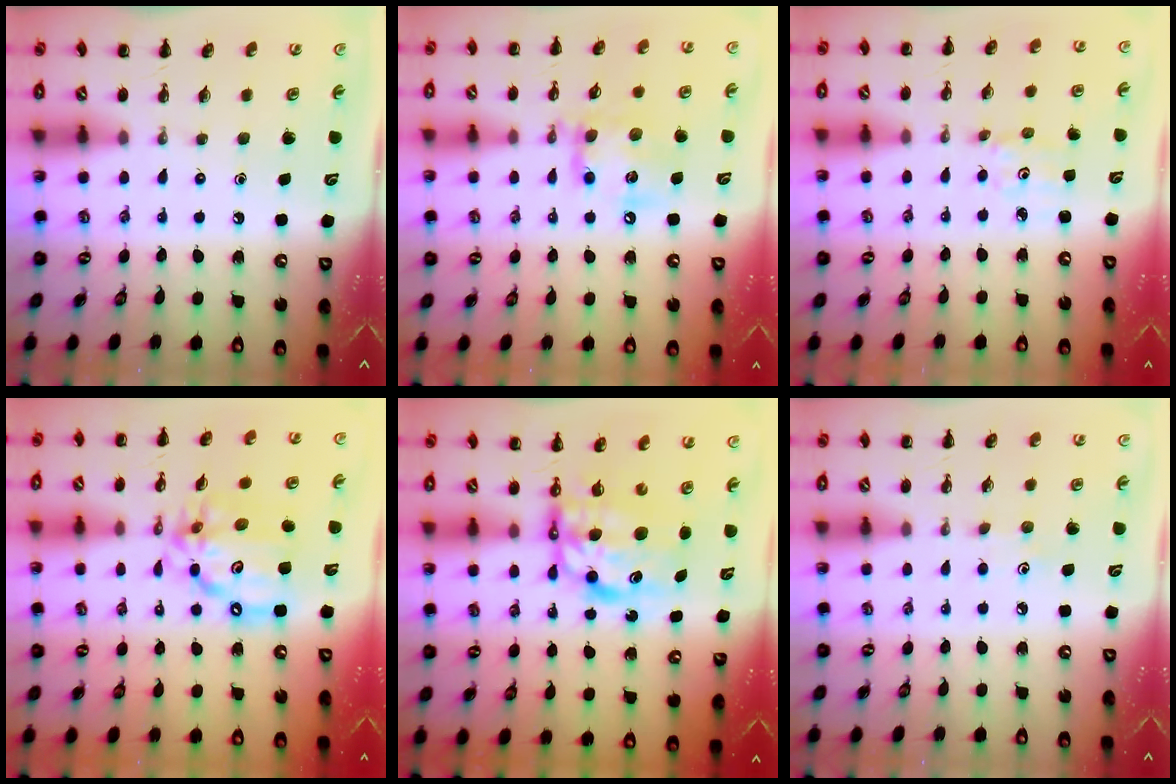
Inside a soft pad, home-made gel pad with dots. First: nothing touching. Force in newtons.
{"total": 14.1, "press": 13.9, "slide": 1.9}
{"total": 1.6, "press": 1.5, "slide": 0.3}
{"total": 14.3, "press": 13.8, "slide": 3.9}
{"total": 8.3, "press": 8.1, "slide": 2.0}
{"total": 2.8, "press": 2.7, "slide": 0.8}